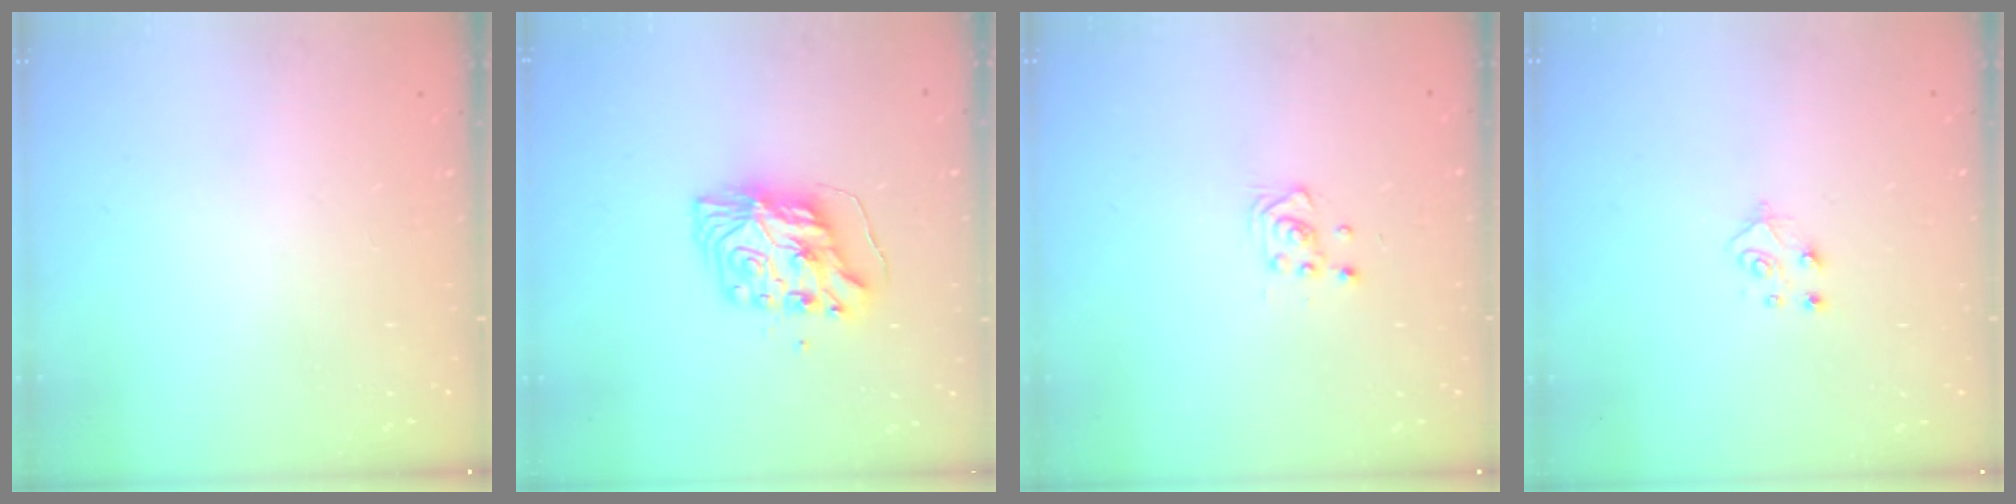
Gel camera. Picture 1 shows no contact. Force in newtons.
{"total": 9.2, "press": 9.2, "slide": 0.9}
{"total": 3.6, "press": 3.6, "slide": 0.6}
{"total": 5.5, "press": 5.5, "slide": 0.6}